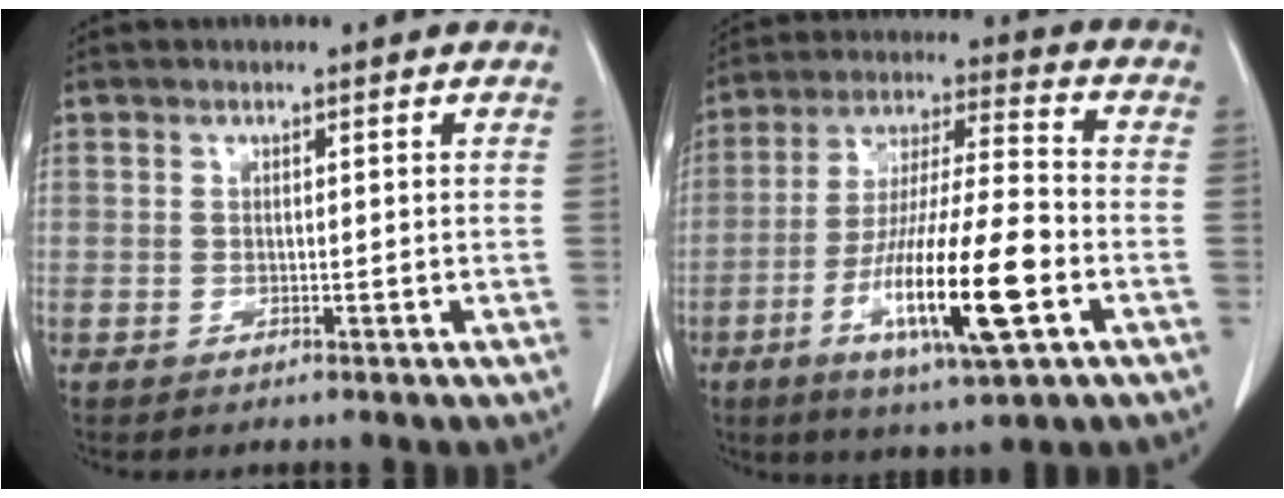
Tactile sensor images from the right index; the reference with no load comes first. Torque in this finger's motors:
{"motor_torque": [1.61, -0.53, 0.81, 0.21]}